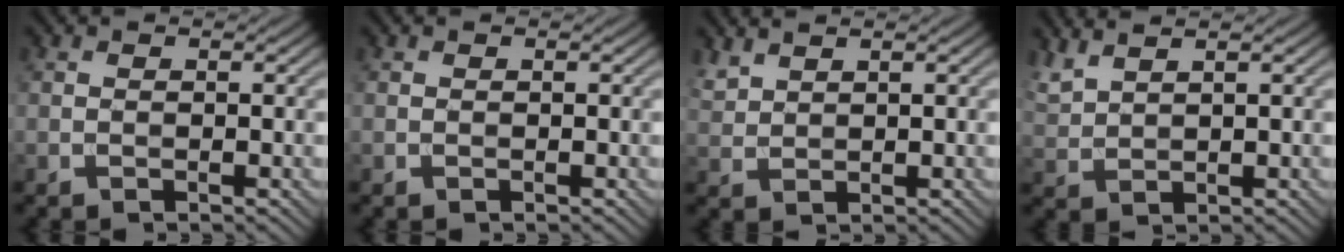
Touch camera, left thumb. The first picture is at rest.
{"total": 0.0}
{"total": 2.2, "force": [1.9, 0.6, 0.8], "torque": [-0.026, 0.004, 0.048]}
{"total": 3.2, "force": [2.8, 0.6, 1.6], "torque": [-0.044, 0.011, 0.064]}